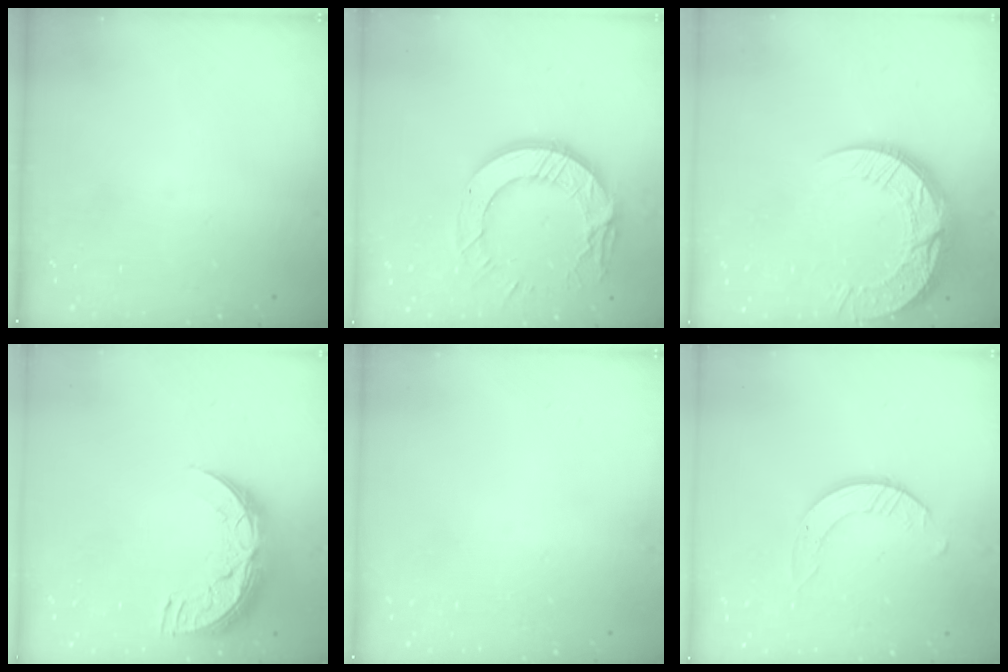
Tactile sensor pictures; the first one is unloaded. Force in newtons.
{"total": 15.0, "press": 14.9, "slide": 1.5}
{"total": 16.6, "press": 16.5, "slide": 1.4}
{"total": 11.9, "press": 11.9, "slide": 0.8}
{"total": 0.0}
{"total": 3.1, "press": 3.1, "slide": 0.3}